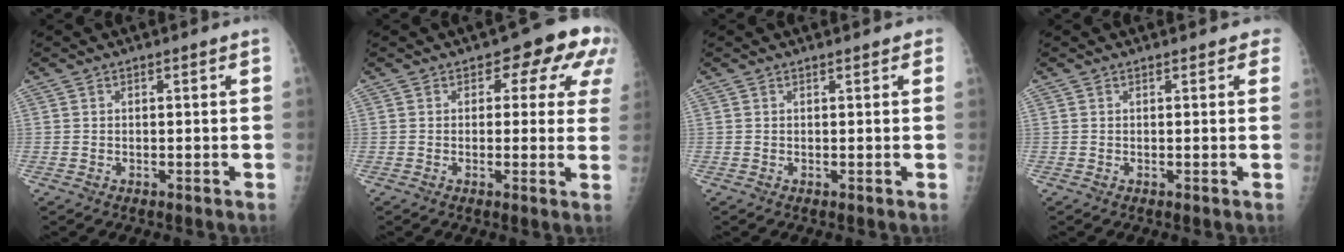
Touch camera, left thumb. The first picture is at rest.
{"total": 9.5, "force": [3.5, 5.5, 6.8], "torque": [-0.017, -0.001, 0.029]}
{"total": 0.9, "force": [0.6, 0.5, 0.5], "torque": [-0.001, 0.000, 0.002]}
{"total": 1.2, "force": [0.8, 0.7, 0.4], "torque": [0.011, -0.002, 0.000]}